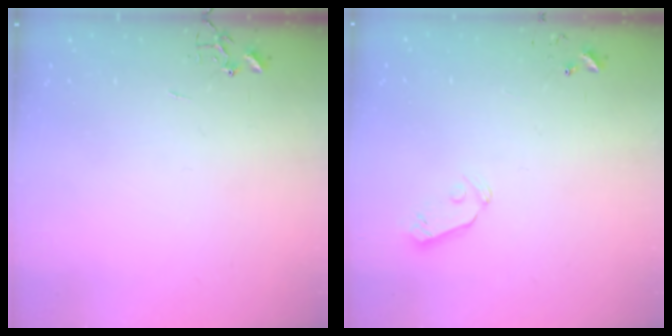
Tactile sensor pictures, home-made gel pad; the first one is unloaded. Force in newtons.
{"total": 5.9, "press": 5.8, "slide": 1.0}